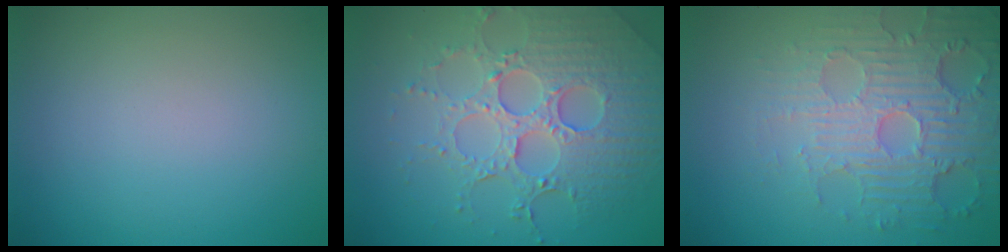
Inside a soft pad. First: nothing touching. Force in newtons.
{"total": 6.4, "press": 5.1, "slide": 3.8}
{"total": 4.5, "press": 4.4, "slide": 0.6}